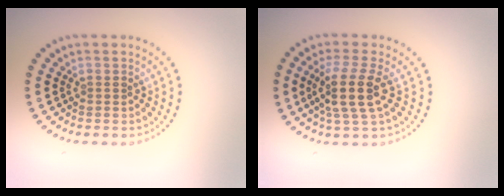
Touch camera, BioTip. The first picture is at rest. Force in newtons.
{"total": 3.9, "press": 3.2, "slide": 2.3}